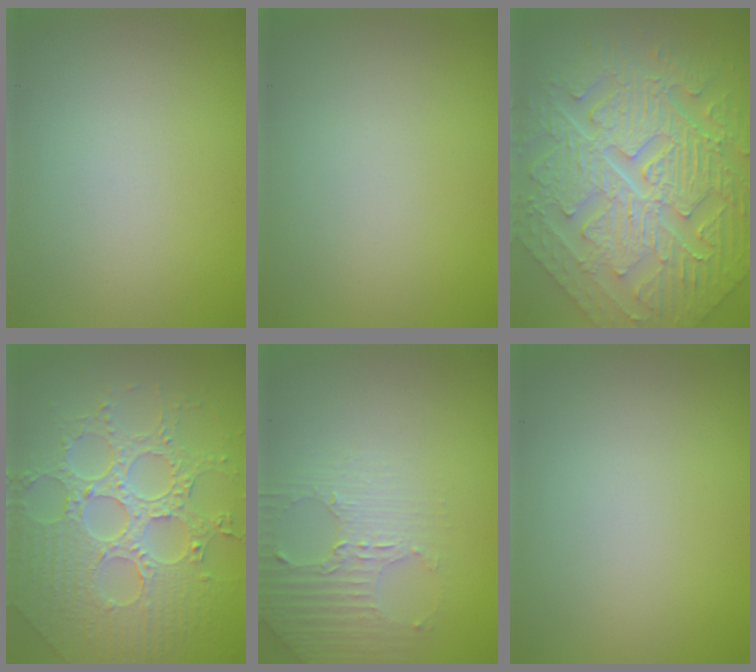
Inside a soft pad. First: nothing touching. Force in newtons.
{"total": 0.0}
{"total": 11.4, "press": 7.9, "slide": 8.3}
{"total": 8.3, "press": 6.2, "slide": 5.5}
{"total": 3.5, "press": 3.4, "slide": 0.8}
{"total": 0.0}